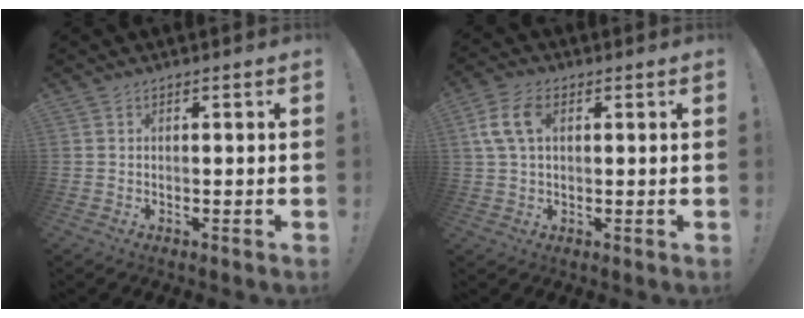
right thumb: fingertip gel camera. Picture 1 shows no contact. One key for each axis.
{"total": 8.6, "fx": 2.4, "fy": 5.3, "fz": 6.4, "tx": -0.126, "ty": 0.009, "tz": 0.046}